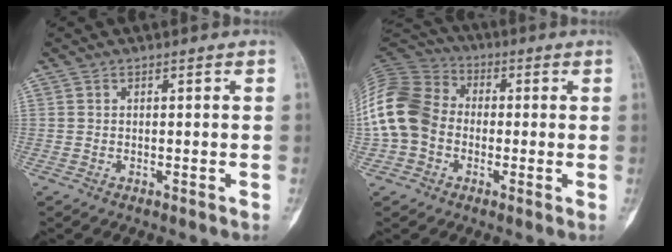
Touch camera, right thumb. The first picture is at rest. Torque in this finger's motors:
{"motor_torque": [1.71, 2.14, 1.44, -0.47, 0.17]}